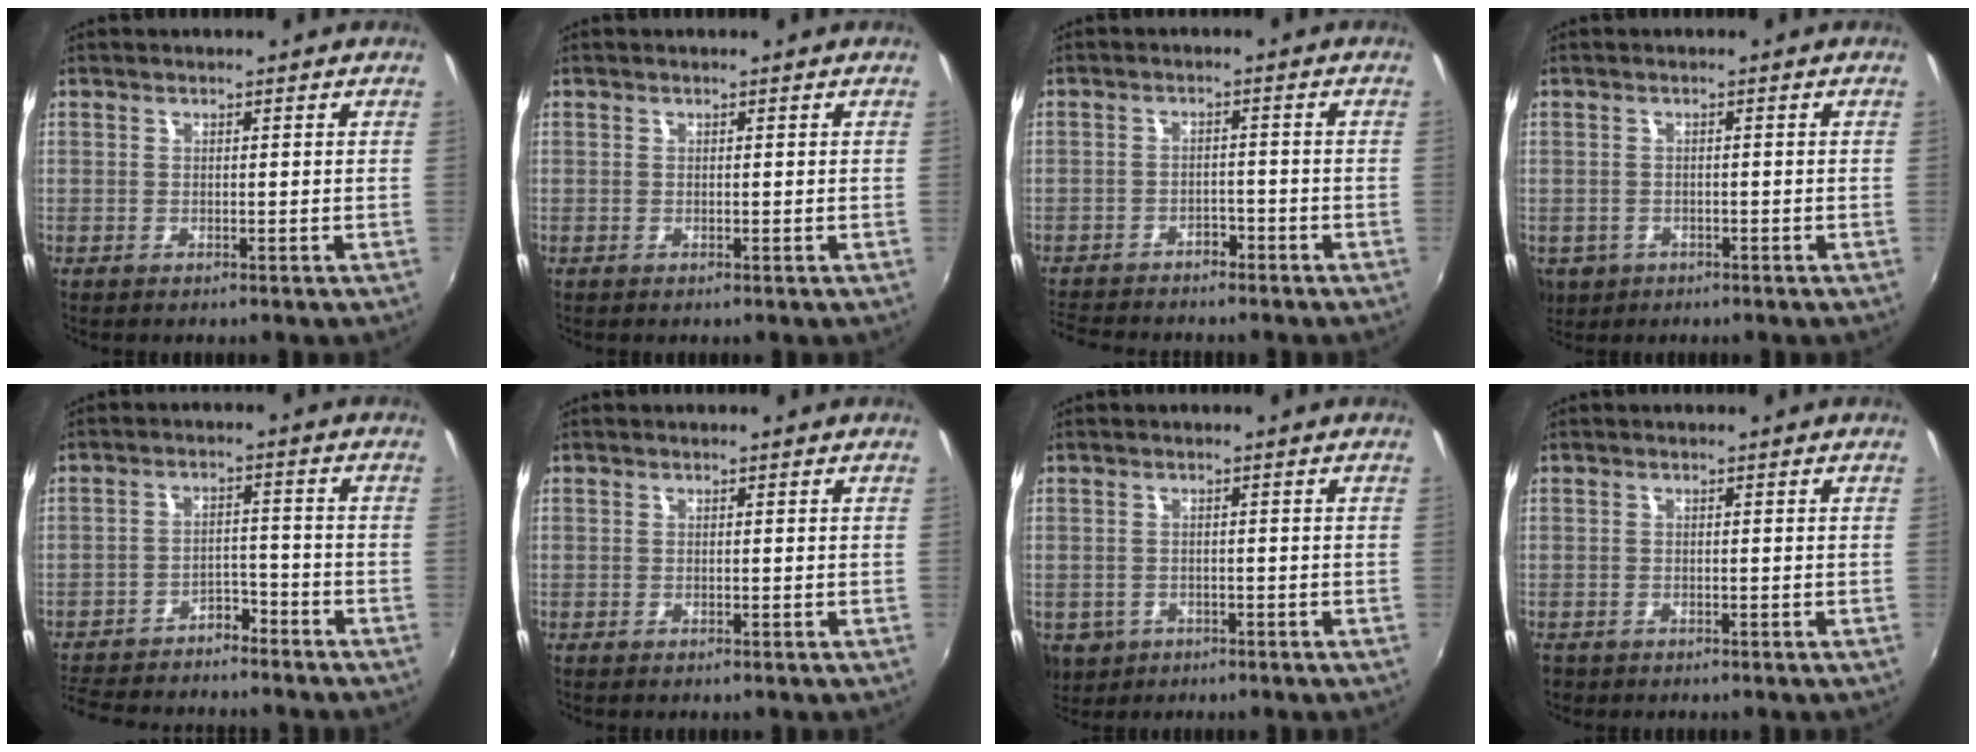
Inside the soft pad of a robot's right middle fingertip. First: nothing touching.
{"total": 0.0}
{"total": 8.5, "force": [-7.6, 3.0, 2.3], "torque": [-0.071, -0.006, -0.120]}
{"total": 5.8, "force": [-2.3, 4.8, 2.4], "torque": [-0.061, -0.012, -0.030]}
{"total": 13.2, "force": [-11.3, 4.8, 4.8], "torque": [-0.119, 0.017, -0.172]}
{"total": 0.0}
{"total": 6.6, "force": [-2.5, 5.6, 2.6], "torque": [-0.067, -0.014, -0.030]}
{"total": 1.5, "force": [-1.0, 1.0, 0.3], "torque": [-0.011, -0.004, -0.017]}